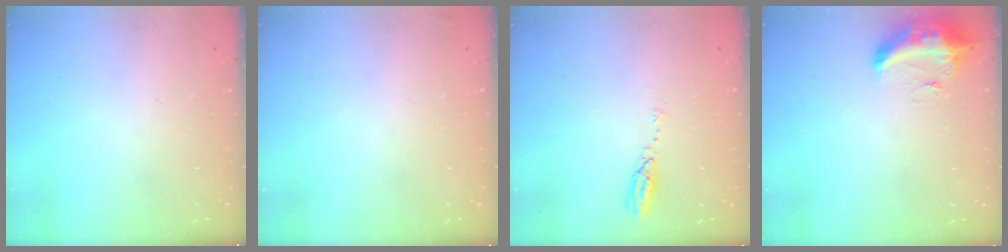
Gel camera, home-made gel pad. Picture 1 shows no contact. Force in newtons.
{"total": 2.3, "press": 2.2, "slide": 0.8}
{"total": 3.7, "press": 3.7, "slide": 0.1}
{"total": 9.6, "press": 9.6, "slide": 0.6}